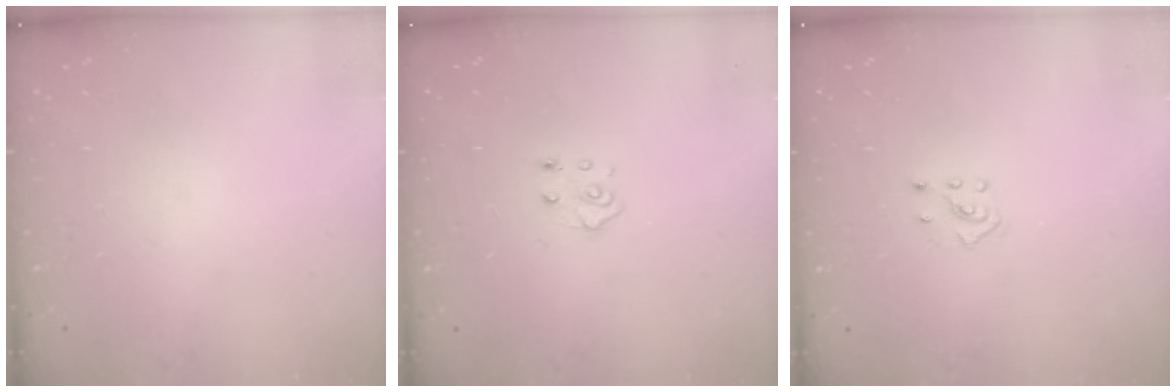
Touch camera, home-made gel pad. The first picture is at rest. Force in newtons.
{"total": 5.4, "press": 5.3, "slide": 0.4}
{"total": 2.5, "press": 2.4, "slide": 0.7}